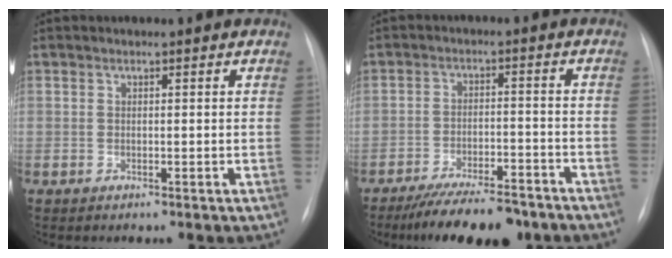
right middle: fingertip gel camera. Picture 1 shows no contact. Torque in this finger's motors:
{"motor_torque": [0.66, -0.66, 0.24, 0.07]}